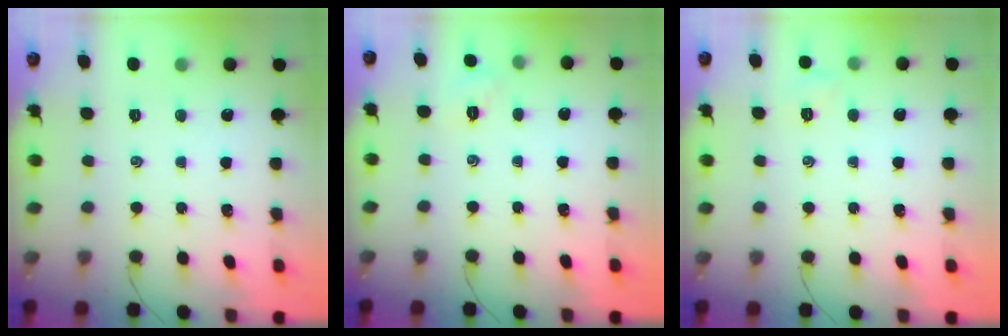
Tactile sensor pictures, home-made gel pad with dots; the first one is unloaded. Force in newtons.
{"total": 2.0, "press": 1.9, "slide": 0.6}
{"total": 2.8, "press": 2.7, "slide": 0.8}